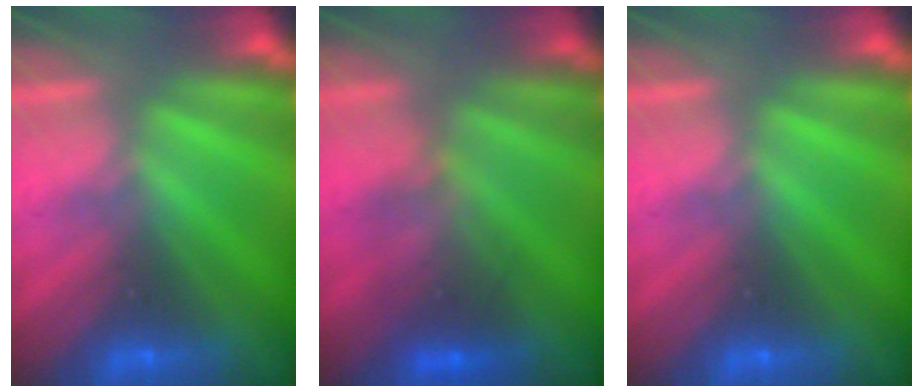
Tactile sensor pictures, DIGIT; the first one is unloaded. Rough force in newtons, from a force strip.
{"total": 2.5}
{"total": 0.0}